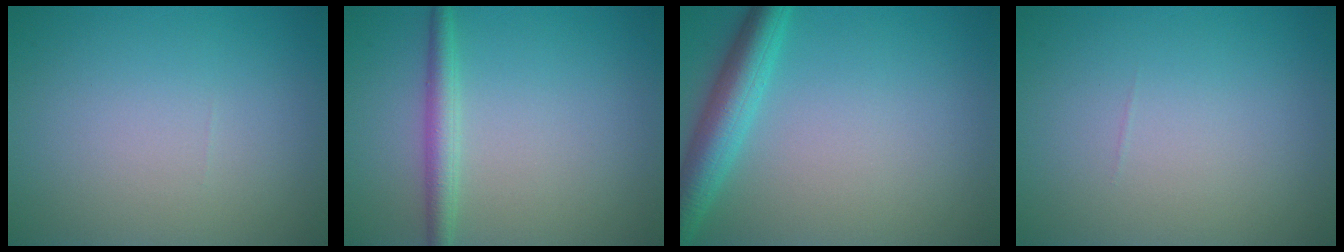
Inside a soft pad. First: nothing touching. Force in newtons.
{"total": 2.4, "press": 2.4, "slide": 0.1}
{"total": 4.5, "press": 4.4, "slide": 0.2}
{"total": 0.0}